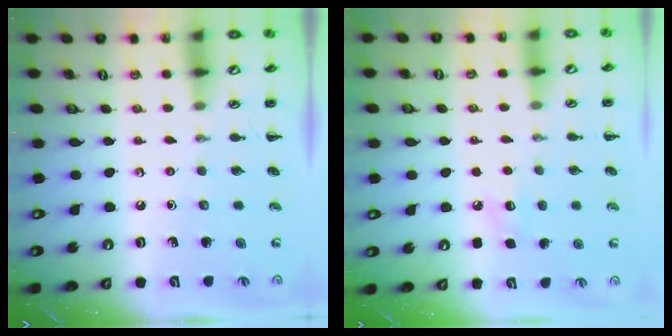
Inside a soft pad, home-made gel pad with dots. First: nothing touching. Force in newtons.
{"total": 6.1, "press": 5.8, "slide": 1.8}